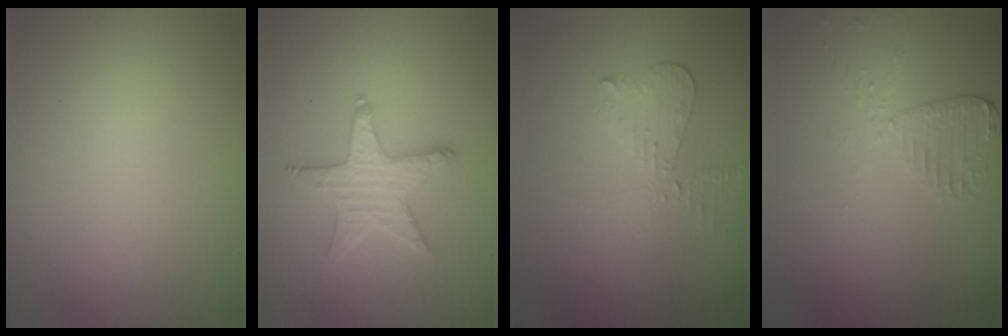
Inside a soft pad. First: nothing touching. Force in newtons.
{"total": 3.3, "press": 3.2, "slide": 0.2}
{"total": 2.2, "press": 2.2, "slide": 0.2}
{"total": 2.0, "press": 1.9, "slide": 0.6}